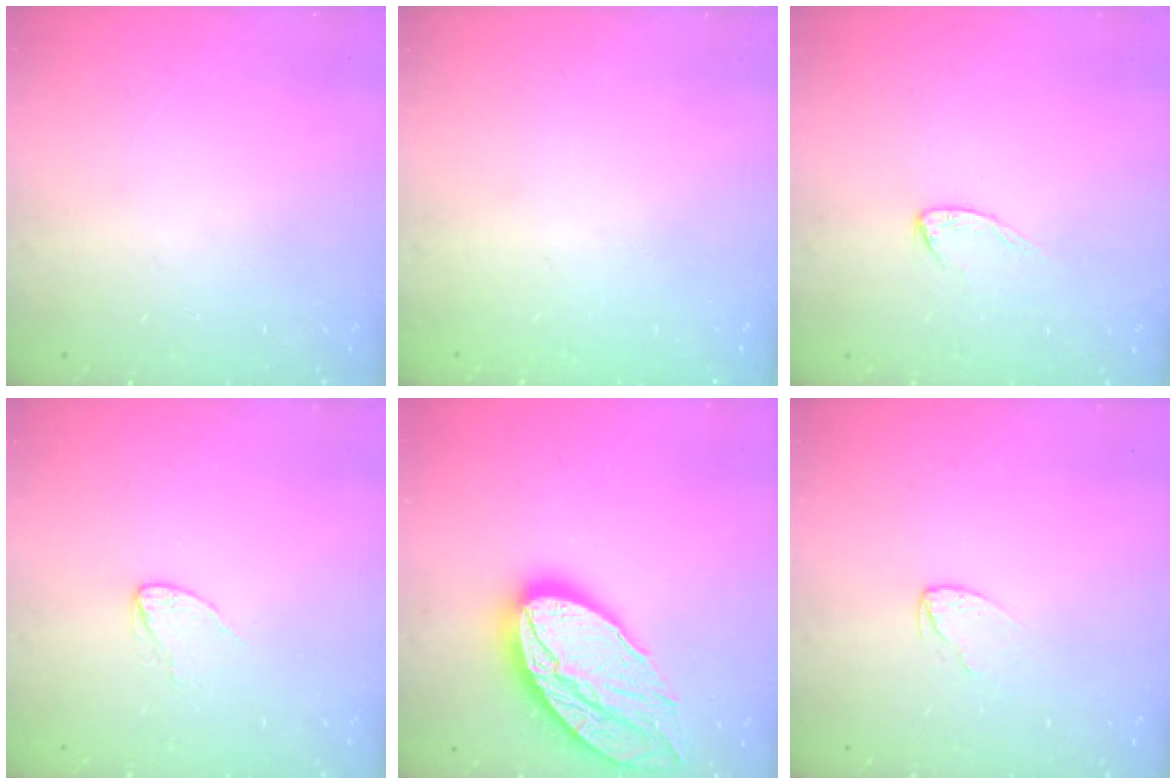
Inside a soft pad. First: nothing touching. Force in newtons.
{"total": 0.0}
{"total": 4.4, "press": 4.4, "slide": 0.3}
{"total": 2.3, "press": 2.3, "slide": 0.2}
{"total": 22.5, "press": 22.4, "slide": 1.8}
{"total": 3.0, "press": 3.0, "slide": 0.3}